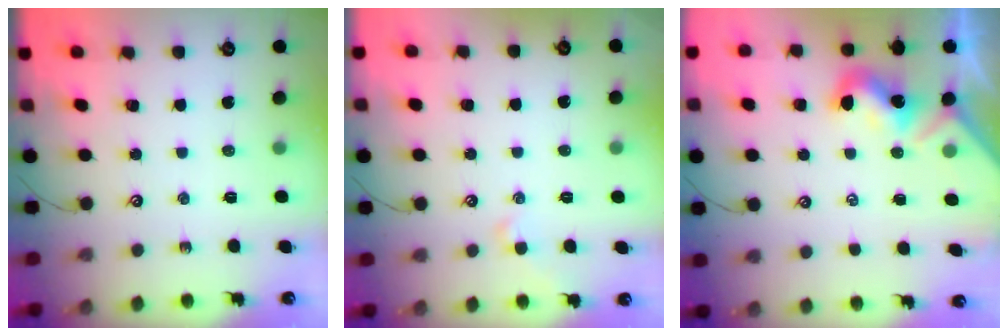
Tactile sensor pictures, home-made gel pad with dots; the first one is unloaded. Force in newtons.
{"total": 0.5, "press": 0.1, "slide": 0.5}
{"total": 1.9, "press": 1.9, "slide": 0.3}